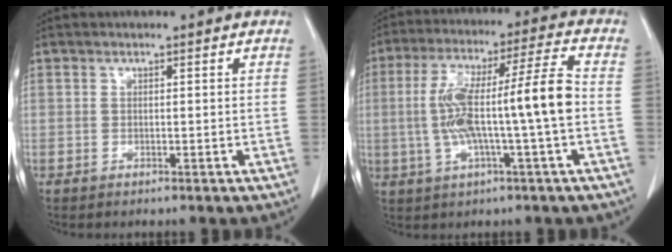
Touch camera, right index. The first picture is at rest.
{"total": 13.8, "force": [-1.1, 0.0, 13.7], "torque": [-0.254, 0.027, -0.022]}